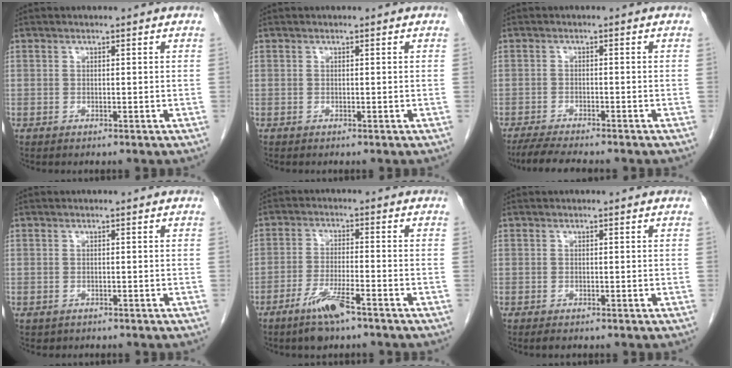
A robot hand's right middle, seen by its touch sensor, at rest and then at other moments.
{"total": 0.0}
{"total": 6.5, "force": [-5.7, 0.4, 3.2], "torque": [-0.056, -0.021, -0.093]}
{"total": 0.6, "force": [-0.4, 0.5, 0.0], "torque": [-0.014, 0.000, -0.002]}
{"total": 6.3, "force": [-4.2, 0.6, 4.6], "torque": [-0.097, -0.010, -0.077]}
{"total": 0.6, "force": [-0.5, 0.2, 0.3], "torque": [-0.014, -0.004, -0.007]}